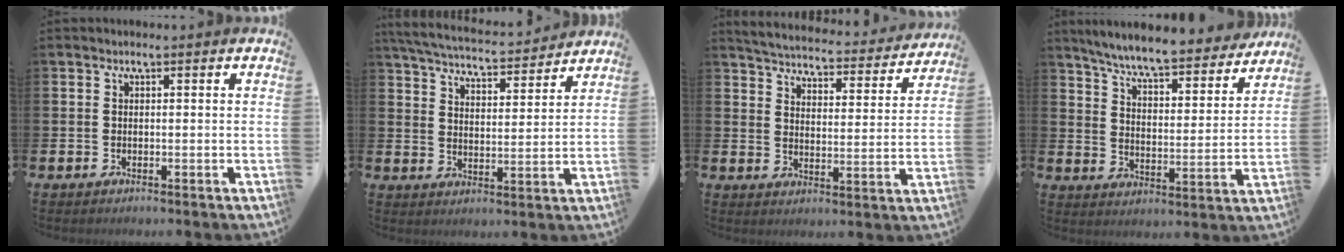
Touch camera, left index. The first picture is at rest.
{"total": 5.4, "force": [5.2, 0.7, 1.0], "torque": [-0.046, -0.039, 0.089]}
{"total": 4.6, "force": [4.5, 0.5, 0.6], "torque": [-0.039, -0.039, 0.073]}
{"total": 7.3, "force": [6.9, 0.2, 2.4], "torque": [-0.078, -0.052, 0.118]}